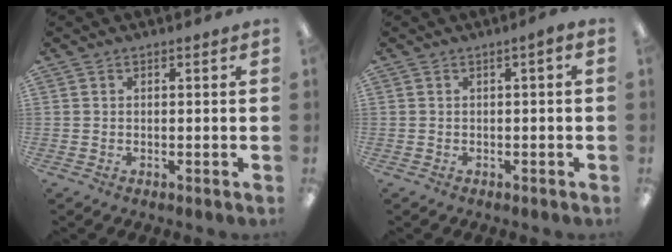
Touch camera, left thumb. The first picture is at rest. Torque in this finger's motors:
{"motor_torque": [-0.10, 0.47, 0.12, 0.10, 0.00]}